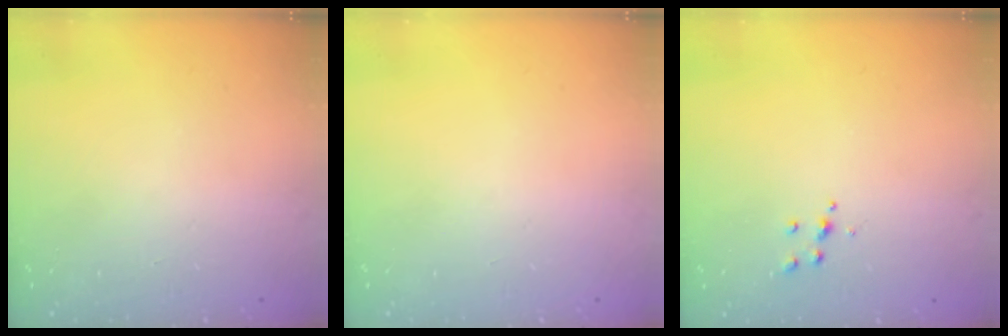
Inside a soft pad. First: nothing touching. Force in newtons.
{"total": 0.0}
{"total": 3.9, "press": 3.8, "slide": 0.4}